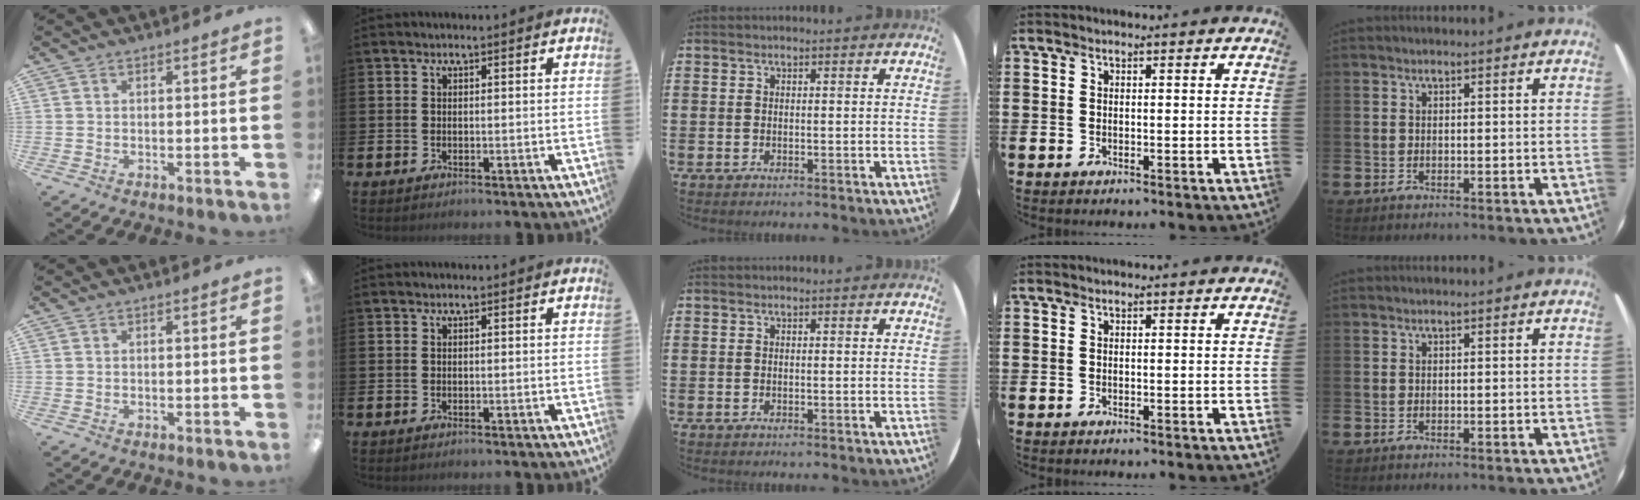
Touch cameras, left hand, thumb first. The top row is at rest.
{}